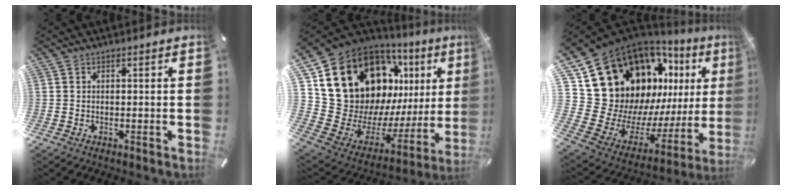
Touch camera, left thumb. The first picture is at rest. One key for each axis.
{"total": 18.8, "fx": 10.4, "fy": 13.6, "fz": 7.8, "tx": -0.103, "ty": -0.107, "tz": 0.212}
{"total": 19.4, "fx": 9.9, "fy": 15.1, "fz": 7.1, "tx": -0.054, "ty": -0.127, "tz": 0.220}